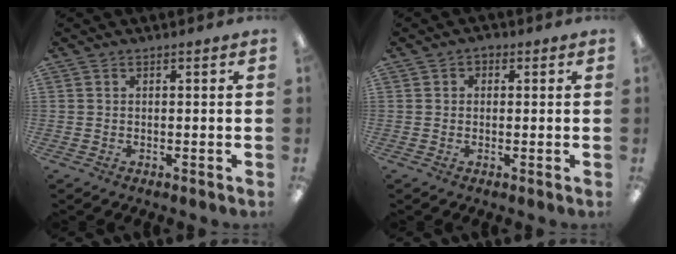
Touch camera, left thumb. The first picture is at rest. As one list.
[{"total": 1.5, "force": [0.1, 1.4, 0.6], "torque": [-0.003, 0.002, -0.001]}]